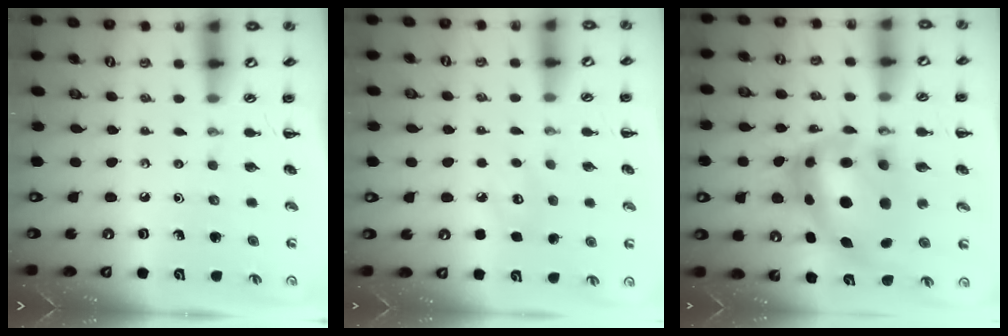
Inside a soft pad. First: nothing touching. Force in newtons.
{"total": 7.6, "press": 7.3, "slide": 2.2}
{"total": 14.2, "press": 13.7, "slide": 3.5}